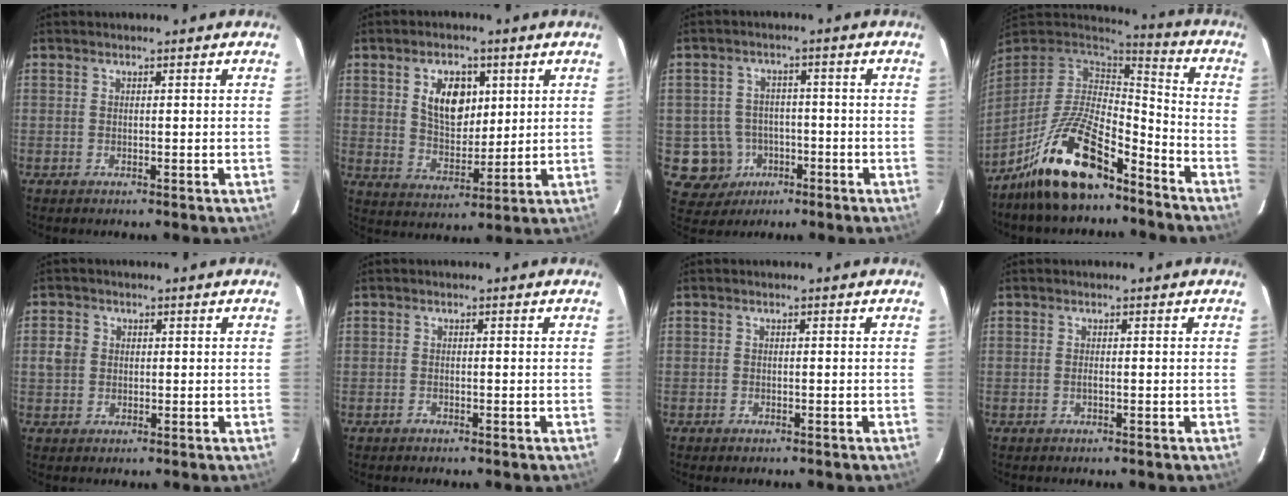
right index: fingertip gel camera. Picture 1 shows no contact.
{"total": 9.2, "force": [3.2, 5.7, 6.5], "torque": [-0.113, 0.009, 0.064]}
{"total": 8.1, "force": [-2.8, 7.6, 0.8], "torque": [-0.042, 0.029, -0.030]}
{"total": 17.6, "force": [-12.0, 6.2, 11.3], "torque": [-0.234, -0.006, -0.221]}
{"total": 3.2, "force": [-0.1, 3.0, 1.1], "torque": [-0.022, 0.008, -0.005]}
{"total": 0.6, "force": [-0.5, 0.2, 0.2], "torque": [-0.002, 0.003, -0.011]}
{"total": 0.9, "force": [-0.7, 0.4, 0.3], "torque": [-0.006, -0.001, -0.014]}
{"total": 0.5, "force": [-0.3, 0.1, 0.4], "torque": [-0.008, -0.001, -0.005]}